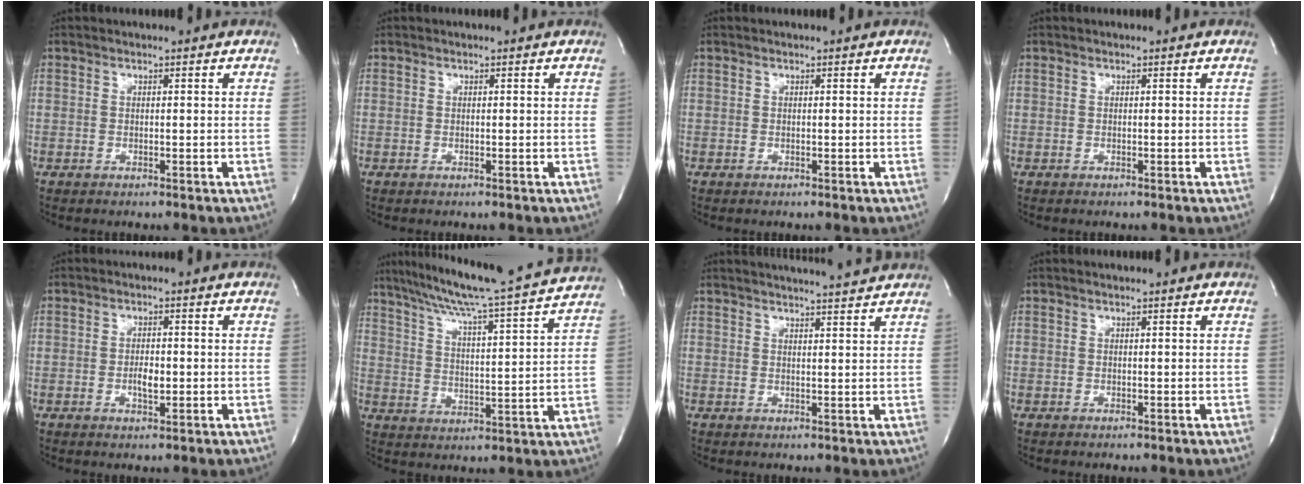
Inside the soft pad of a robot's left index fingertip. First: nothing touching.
{"total": 0.0}
{"total": 0.0}
{"total": 0.0}
{"total": 2.5, "force": [-0.5, 0.9, 2.3], "torque": [-0.044, 0.001, -0.005]}
{"total": 20.7, "force": [18.3, -1.2, 9.6], "torque": [-0.165, -0.013, 0.259]}
{"total": 7.8, "force": [7.4, -0.6, 2.3], "torque": [-0.039, 0.005, 0.090]}
{"total": 0.6, "force": [0.6, -0.1, 0.3], "torque": [-0.003, 0.005, 0.012]}